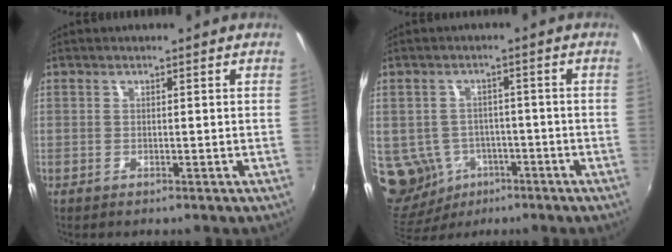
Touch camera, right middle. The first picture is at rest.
{"total": 10.8, "force": [-3.9, 9.2, 4.2], "torque": [-0.128, -0.003, -0.042]}